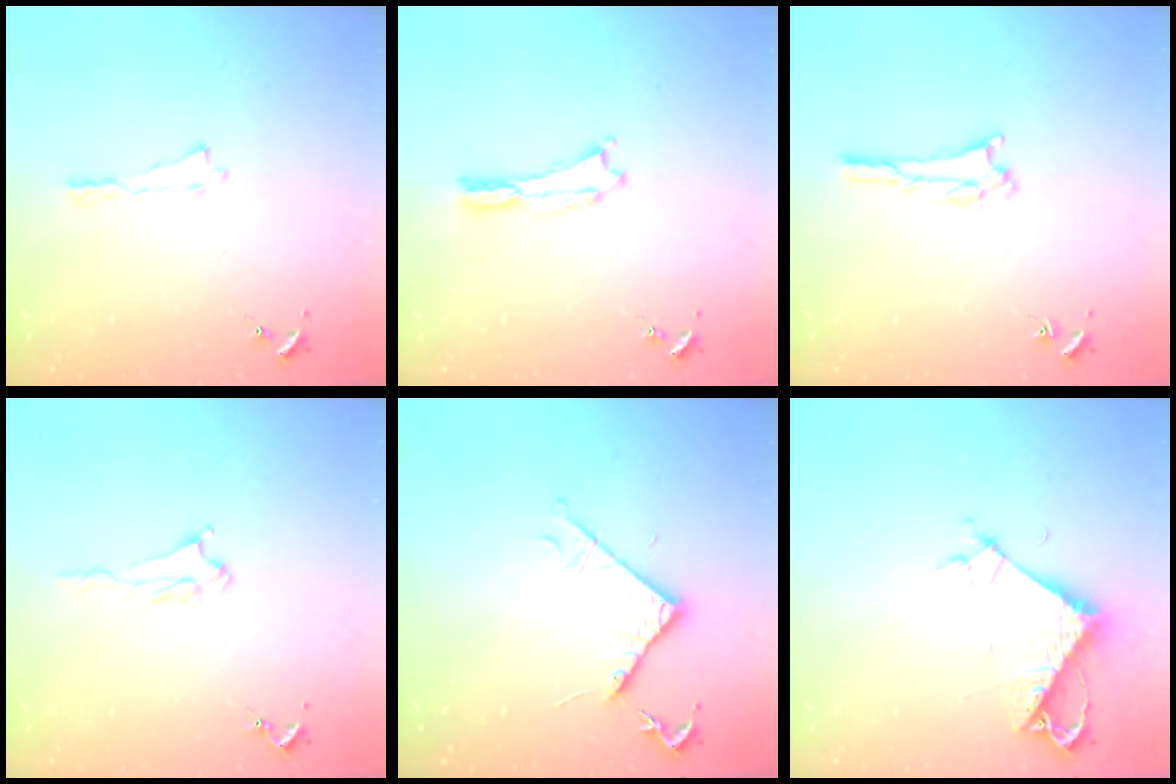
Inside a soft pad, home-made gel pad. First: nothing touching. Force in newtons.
{"total": 0.0}
{"total": 1.8, "press": 1.8, "slide": 0.2}
{"total": 3.2, "press": 3.2, "slide": 0.5}
{"total": 5.1, "press": 5.1, "slide": 0.6}
{"total": 6.1, "press": 6.0, "slide": 0.5}